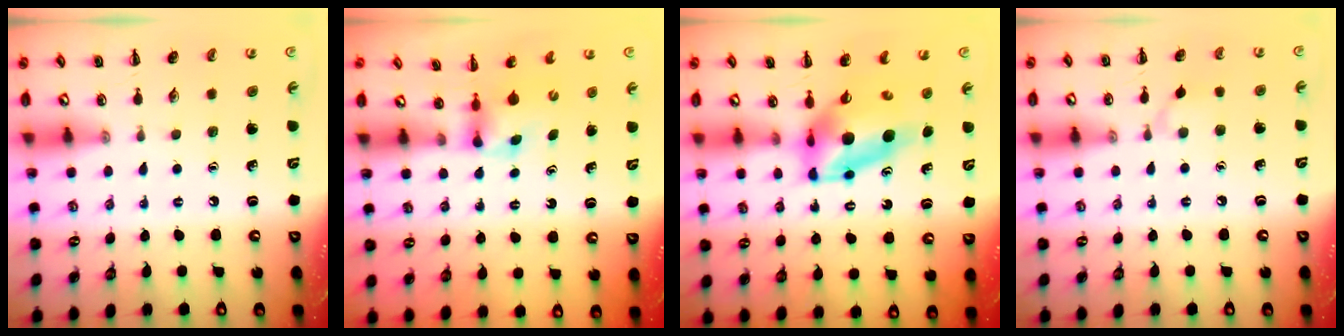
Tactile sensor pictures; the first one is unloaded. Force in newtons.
{"total": 2.9, "press": 2.6, "slide": 1.2}
{"total": 7.9, "press": 7.6, "slide": 2.3}
{"total": 5.0, "press": 4.6, "slide": 1.9}